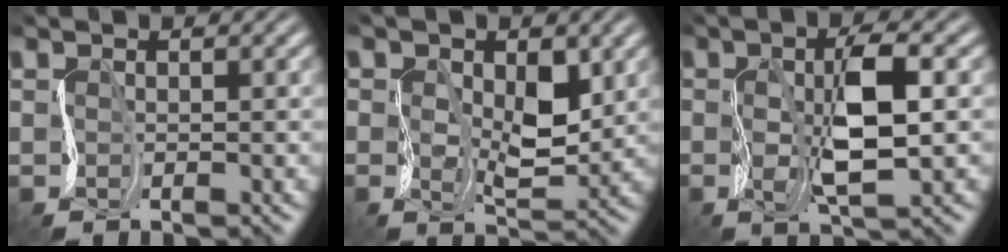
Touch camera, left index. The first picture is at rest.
{"total": 3.3, "force": [0.2, 2.1, 2.6], "torque": [-0.069, -0.012, 0.016]}
{"total": 4.8, "force": [0.0, 1.1, 4.7], "torque": [-0.108, -0.002, 0.003]}